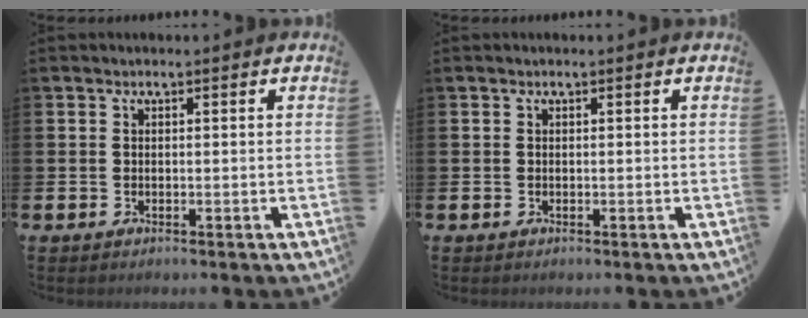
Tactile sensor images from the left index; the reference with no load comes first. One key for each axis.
{"total": 0.0}